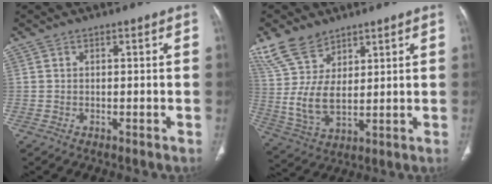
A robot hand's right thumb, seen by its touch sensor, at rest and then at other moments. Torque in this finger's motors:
{"motor_torque": [0.05, 0.85, 0.82, 0.04, 0.38]}